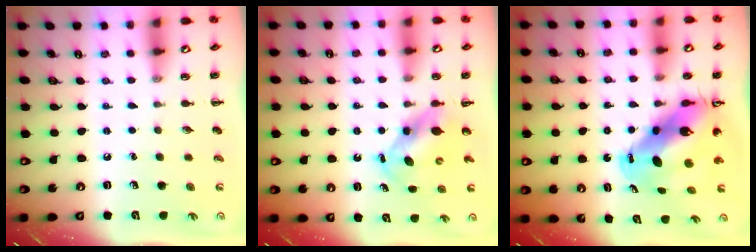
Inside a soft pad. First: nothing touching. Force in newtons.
{"total": 6.0, "press": 5.9, "slide": 0.7}
{"total": 12.6, "press": 12.0, "slide": 3.7}